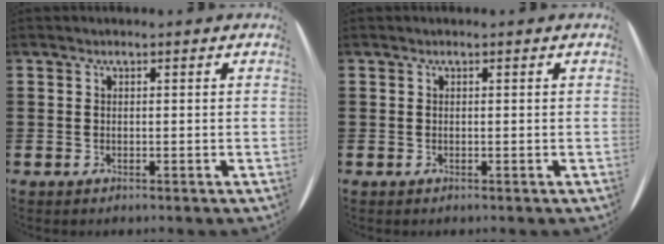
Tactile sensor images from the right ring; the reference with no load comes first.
{"total": 0.0}